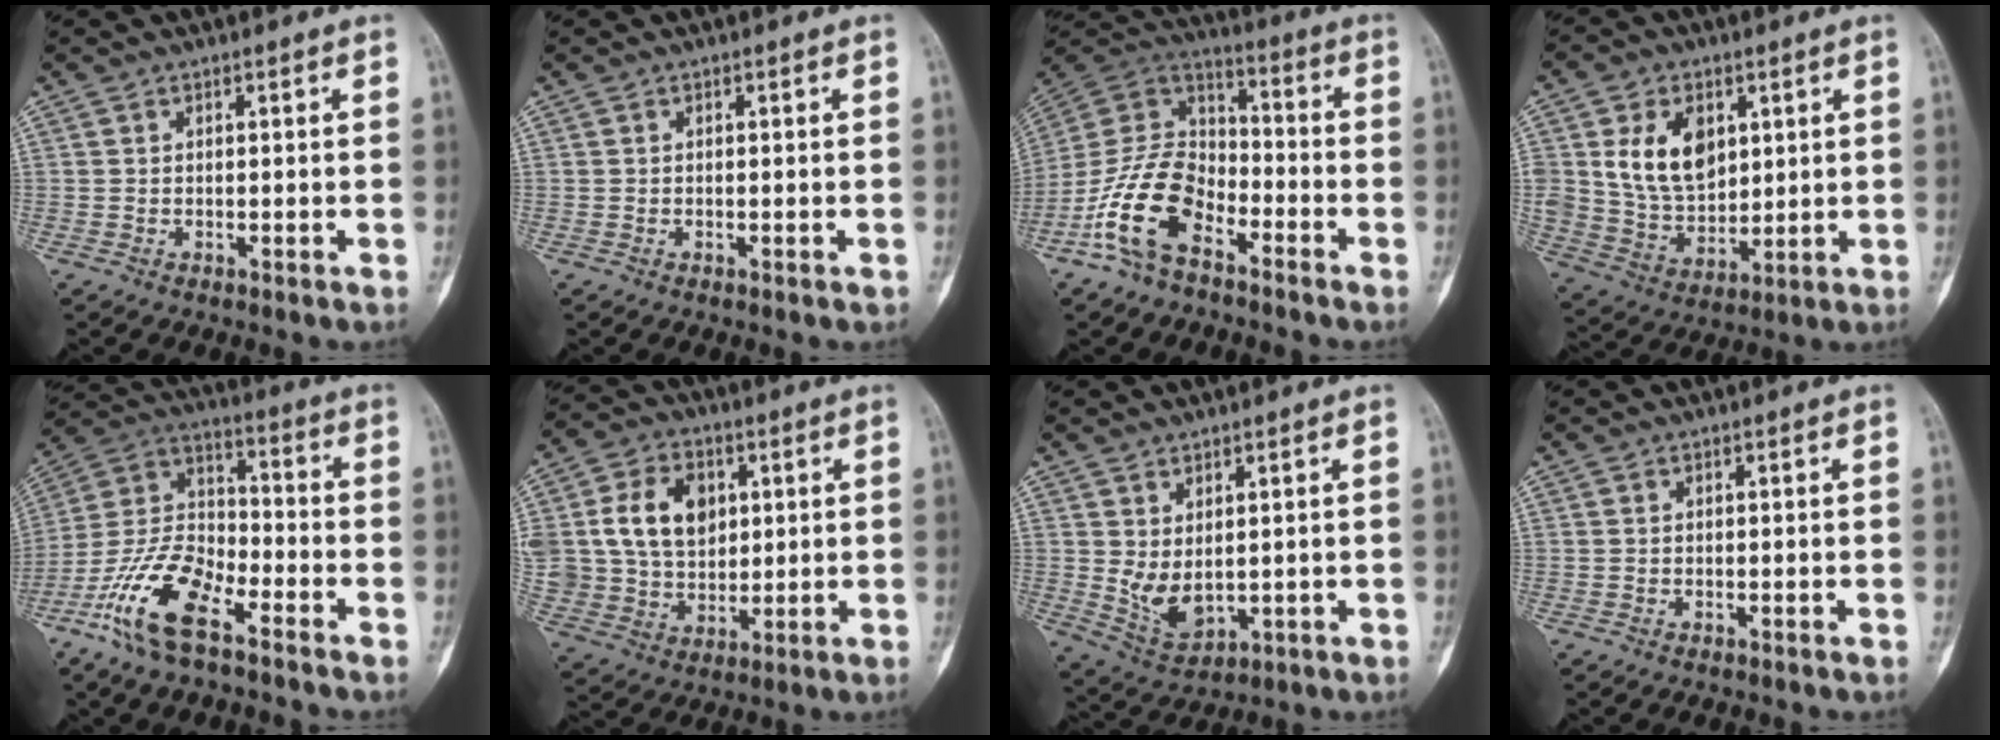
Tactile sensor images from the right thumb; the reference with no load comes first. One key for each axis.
{"total": 0.0}
{"total": 15.5, "fx": -8.3, "fy": 8.7, "fz": 9.8, "tx": -0.183, "ty": 0.065, "tz": -0.169}
{"total": 13.3, "fx": 4.0, "fy": 9.3, "fz": 8.7, "tx": -0.121, "ty": -0.021, "tz": 0.086}
{"total": 15.1, "fx": -8.9, "fy": 6.1, "fz": 10.6, "tx": -0.211, "ty": 0.053, "tz": -0.178}
{"total": 16.1, "fx": 3.6, "fy": 12.1, "fz": 10.0, "tx": -0.164, "ty": -0.001, "tz": 0.075}
{"total": 6.2, "fx": 0.9, "fy": 3.7, "fz": 4.9, "tx": -0.077, "ty": -0.016, "tz": 0.039}
{"total": 0.0}